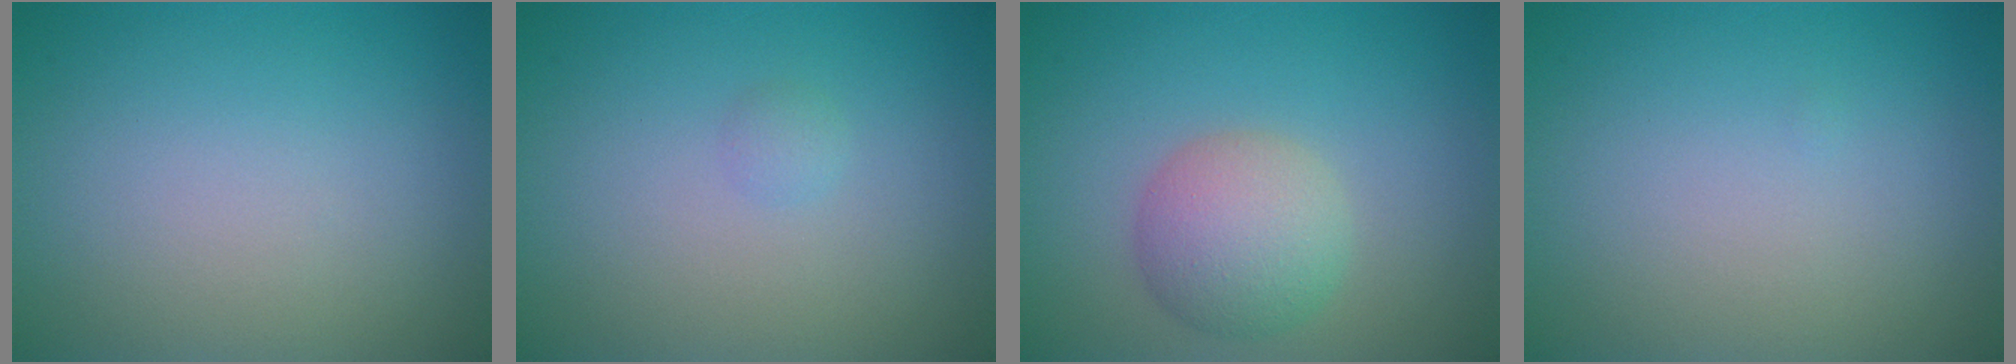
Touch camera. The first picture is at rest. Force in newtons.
{"total": 0.6, "press": 0.6, "slide": 0.1}
{"total": 4.2, "press": 4.2, "slide": 0.0}
{"total": 0.0}